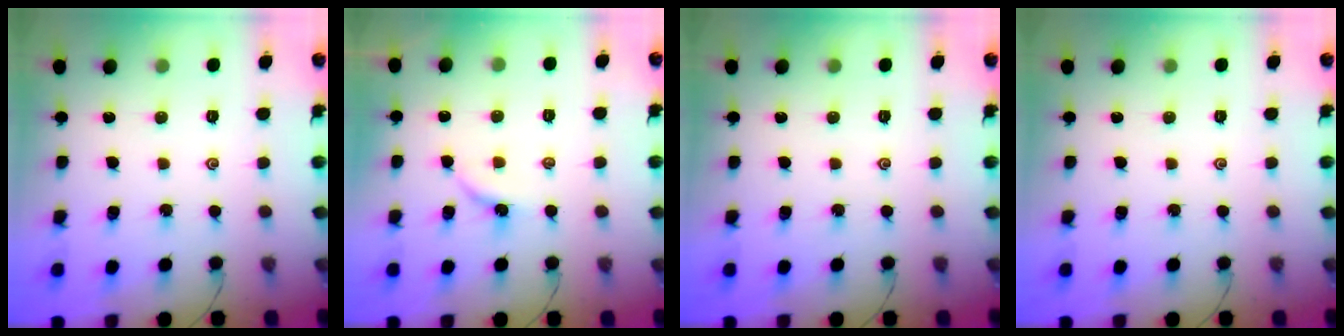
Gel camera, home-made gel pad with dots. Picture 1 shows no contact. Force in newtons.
{"total": 4.9, "press": 4.8, "slide": 0.5}
{"total": 0.0}
{"total": 0.0}